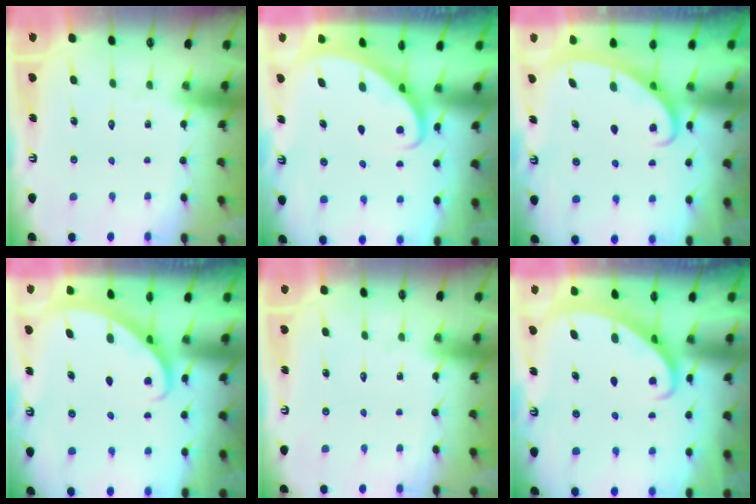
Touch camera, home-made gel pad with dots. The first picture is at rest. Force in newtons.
{"total": 2.7, "press": 2.7, "slide": 0.3}
{"total": 2.5, "press": 2.5, "slide": 0.3}
{"total": 2.3, "press": 2.3, "slide": 0.2}
{"total": 0.0}
{"total": 2.4, "press": 2.4, "slide": 0.2}